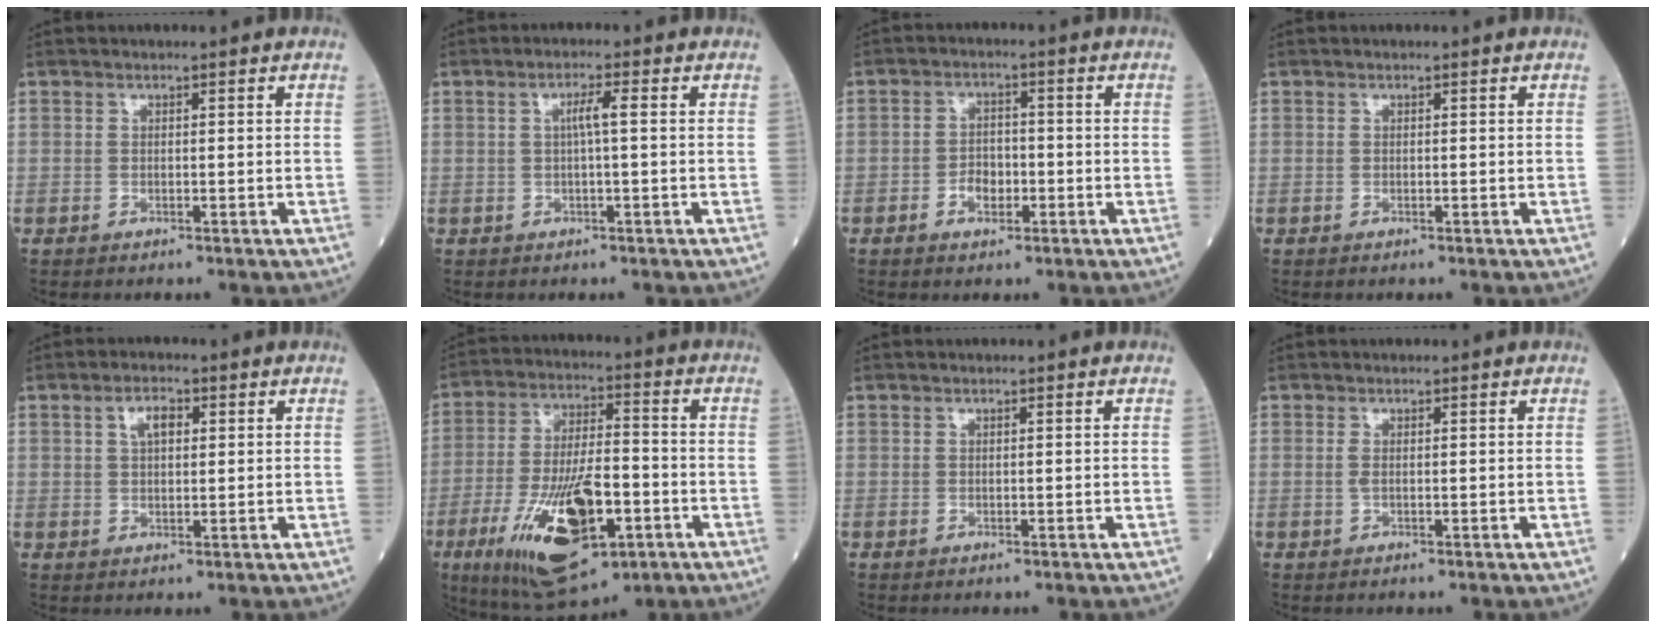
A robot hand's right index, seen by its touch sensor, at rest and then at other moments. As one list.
[{"total": 2.5, "force": [0.3, 0.0, 2.5], "torque": [-0.045, 0.003, 0.003]}, {"total": 3.8, "force": [-1.5, 2.3, 2.6], "torque": [-0.043, 0.005, -0.026]}, {"total": 0.0}, {"total": 3.5, "force": [1.3, 1.6, 2.8], "torque": [-0.051, 0.007, 0.022]}, {"total": 18.2, "force": [-6.8, 5.7, 15.9], "torque": [-0.310, -0.017, -0.105]}, {"total": 0.0}, {"total": 0.7, "force": [0.0, 0.2, 0.7], "torque": [-0.019, -0.002, -0.001]}]